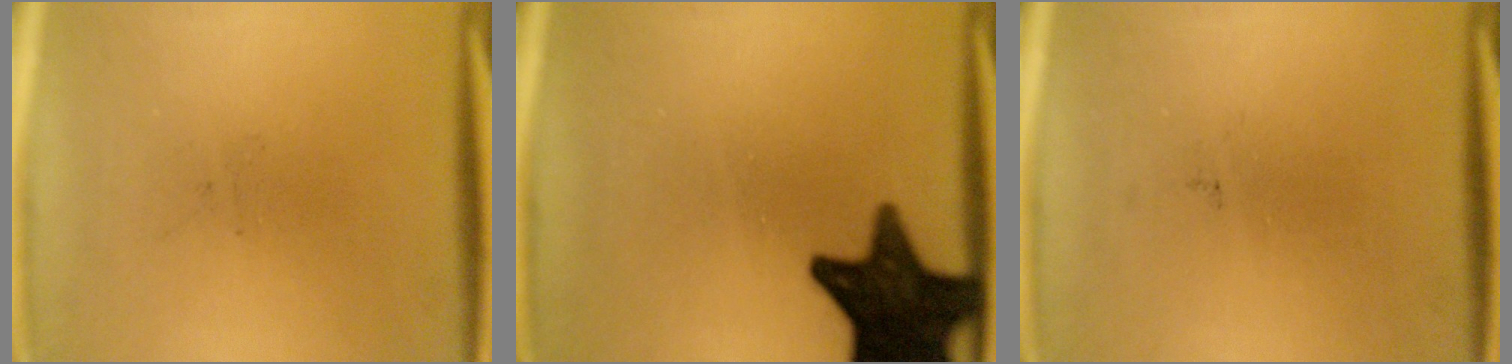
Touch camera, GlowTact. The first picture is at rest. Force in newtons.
{"total": 16.6}
{"total": 0.0}